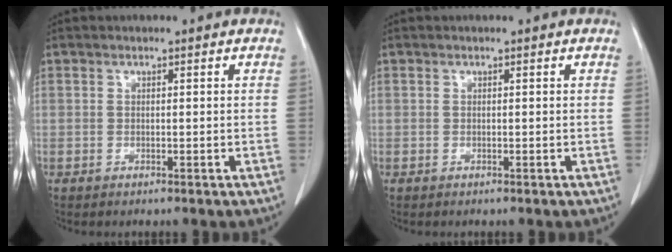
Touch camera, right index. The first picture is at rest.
{"total": 0.0}